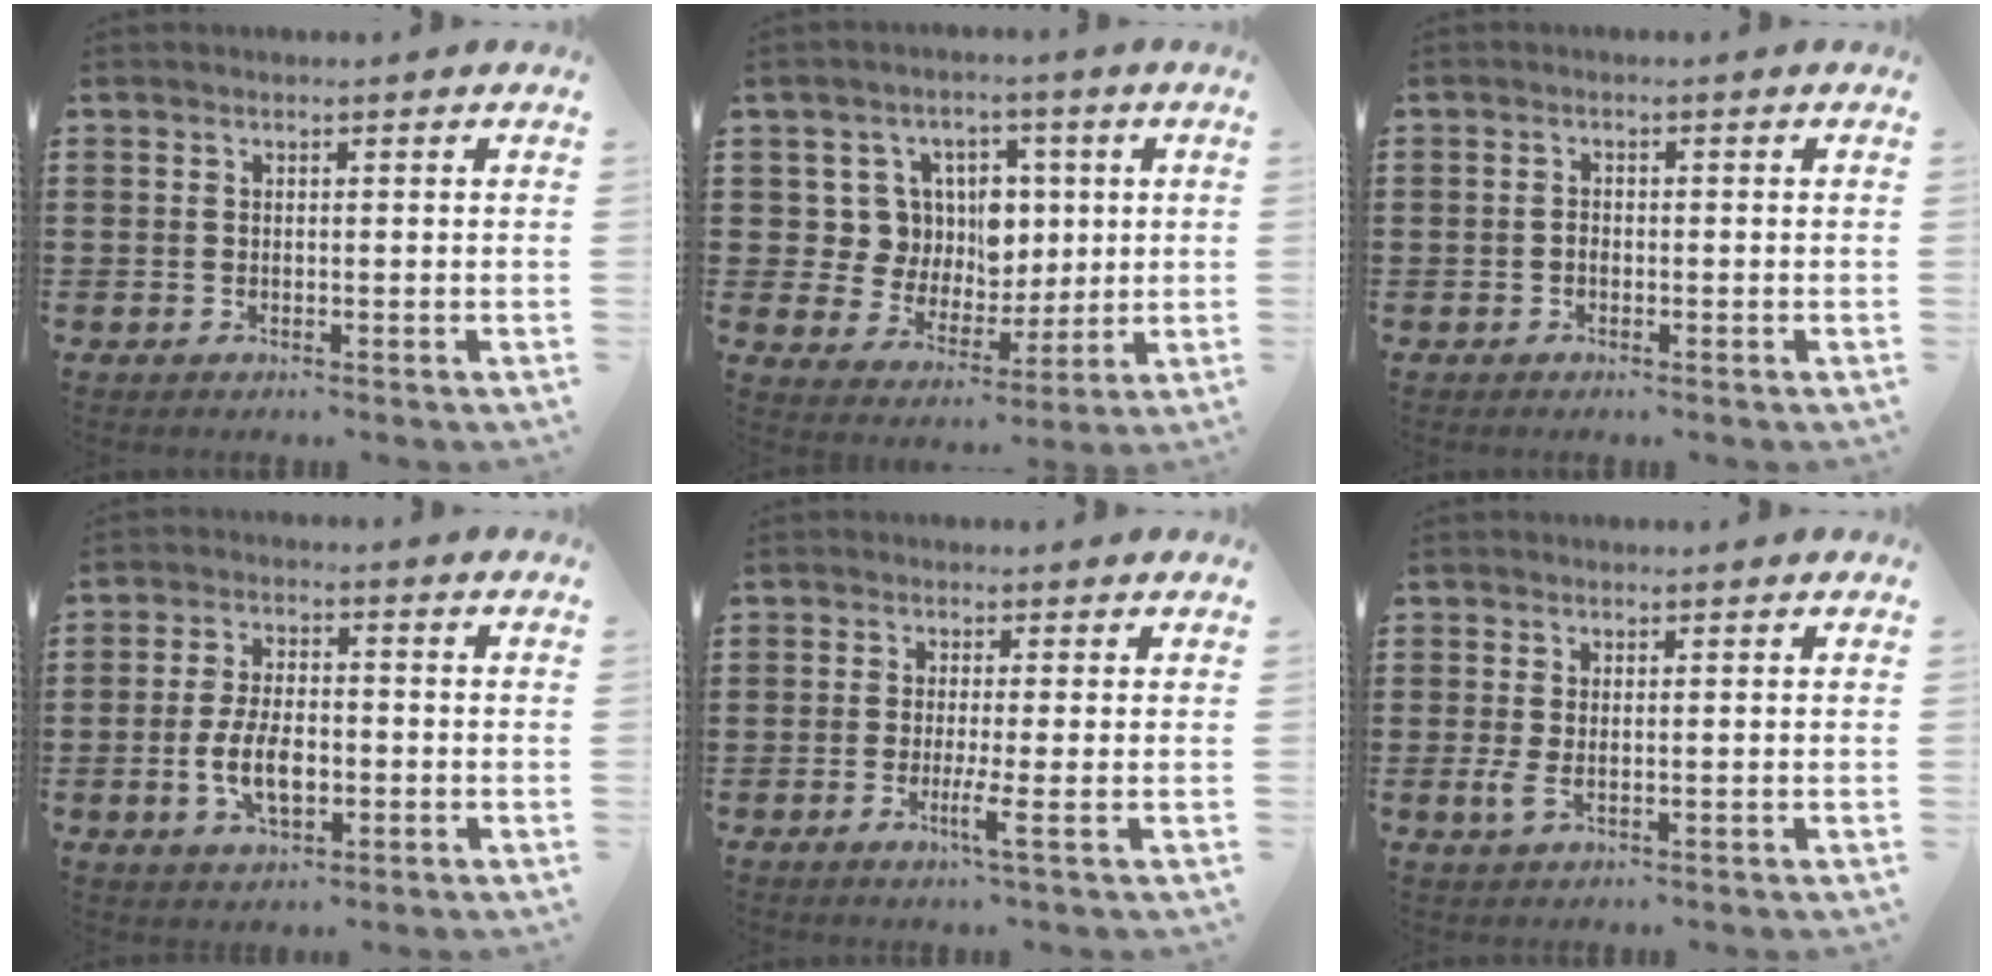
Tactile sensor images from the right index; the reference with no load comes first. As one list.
[{"total": 9.0, "force": [2.0, 8.1, 3.5], "torque": [-0.084, 0.008, 0.041]}, {"total": 0.9, "force": [-0.5, 0.6, 0.5], "torque": [-0.011, -0.001, -0.009]}, {"total": 7.0, "force": [-1.7, 3.4, 5.8], "torque": [-0.130, 0.001, -0.035]}, {"total": 3.4, "force": [-1.2, -0.3, 3.1], "torque": [-0.056, -0.011, -0.022]}, {"total": 1.9, "force": [-0.3, 0.6, 1.8], "torque": [-0.041, -0.005, -0.006]}]